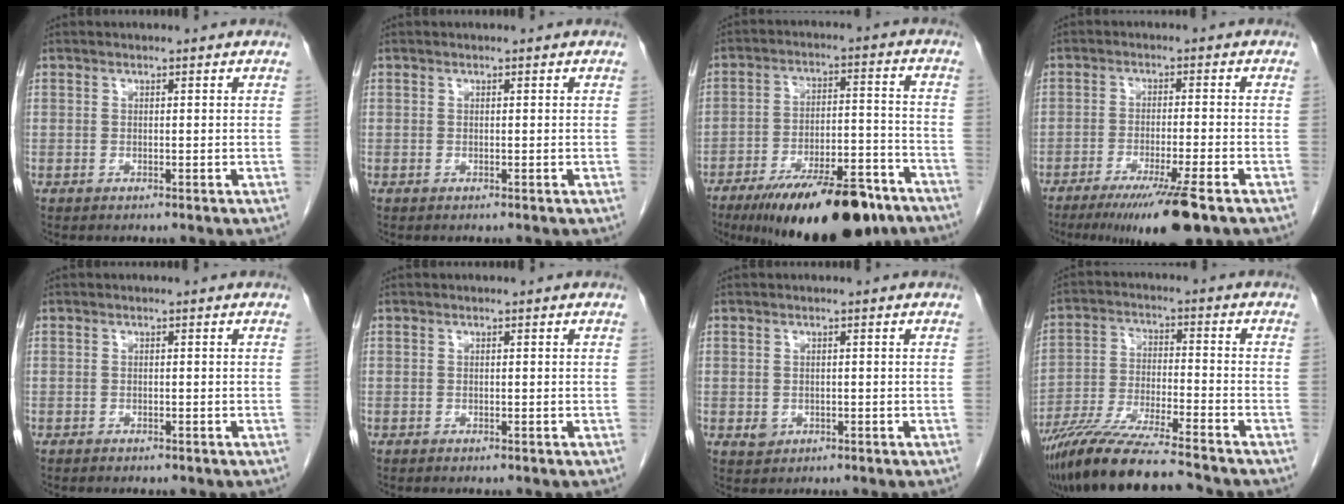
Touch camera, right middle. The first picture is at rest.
{"total": 0.0}
{"total": 20.0, "force": [-14.4, 5.4, 12.8], "torque": [-0.157, 0.006, -0.228]}
{"total": 10.4, "force": [-7.0, -0.1, 7.7], "torque": [-0.121, -0.027, -0.110]}
{"total": 1.8, "force": [-1.5, 0.7, 0.8], "torque": [-0.016, -0.003, -0.014]}
{"total": 0.6, "force": [-0.5, 0.2, 0.3], "torque": [-0.009, -0.001, -0.006]}
{"total": 1.5, "force": [-0.4, 1.3, 0.6], "torque": [-0.010, 0.003, 0.000]}
{"total": 14.1, "force": [-12.2, 0.2, 7.1], "torque": [-0.131, -0.027, -0.214]}